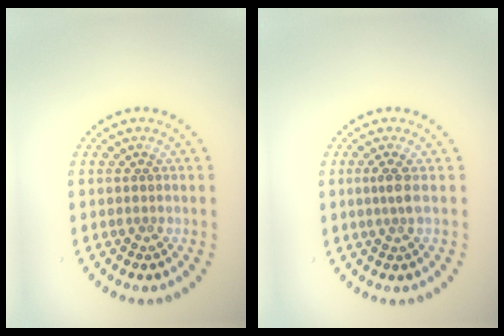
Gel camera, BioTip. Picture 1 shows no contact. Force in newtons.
{"total": 1.3, "press": 1.0, "slide": 0.8}